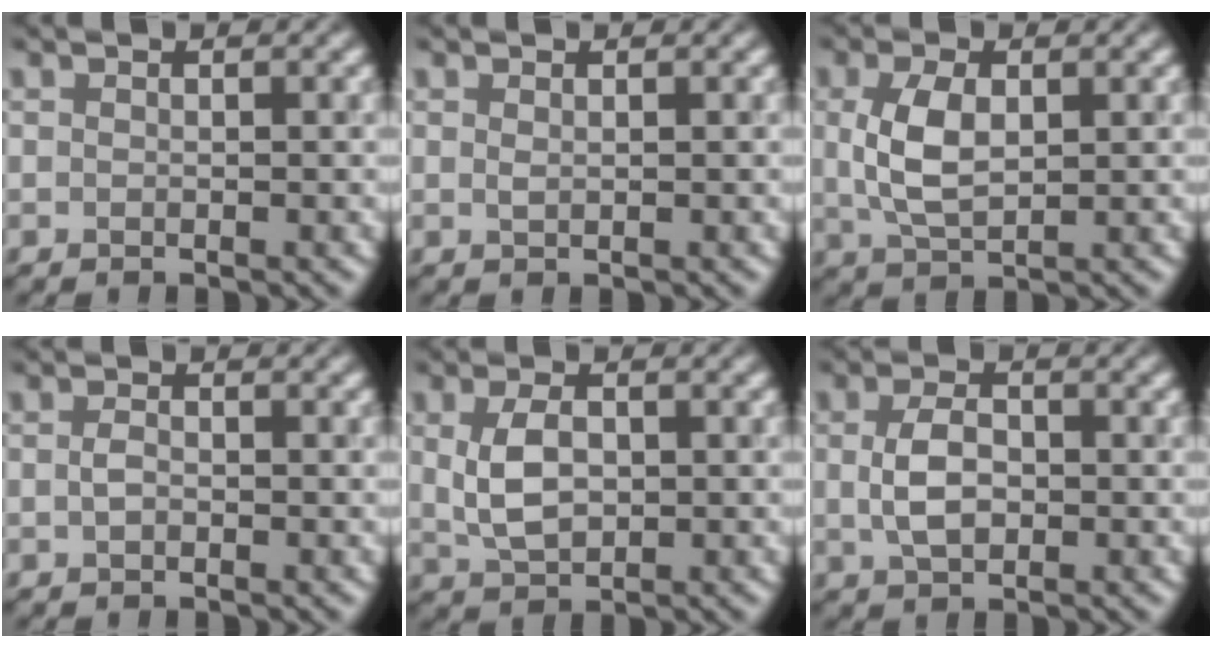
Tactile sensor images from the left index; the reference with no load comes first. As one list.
[{"total": 0.5, "force": [0.3, 0.2, 0.4], "torque": [-0.010, 0.000, 0.006]}, {"total": 4.3, "force": [0.6, 2.3, 3.5], "torque": [-0.083, 0.002, 0.015]}, {"total": 1.0, "force": [-0.1, 0.6, 0.8], "torque": [-0.019, 0.001, -0.005]}, {"total": 3.8, "force": [0.4, 2.3, 3.0], "torque": [-0.066, 0.001, 0.011]}, {"total": 3.3, "force": [0.1, 2.1, 2.6], "torque": [-0.059, 0.000, 0.000]}]